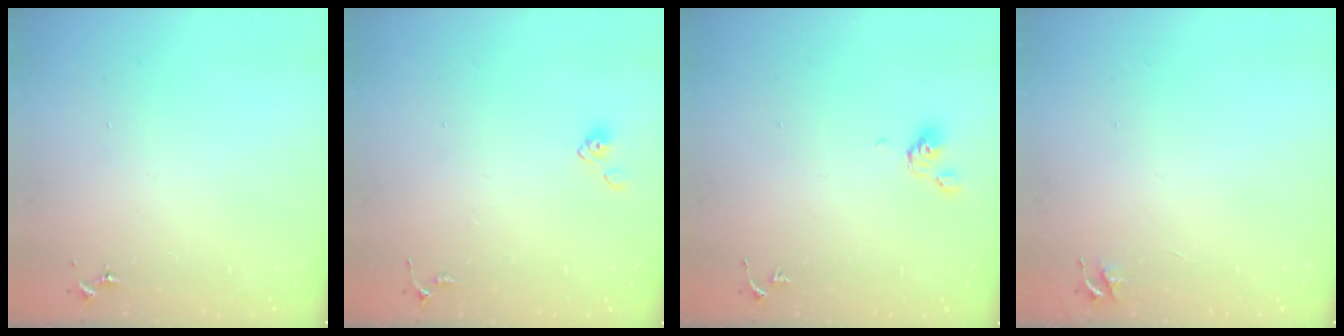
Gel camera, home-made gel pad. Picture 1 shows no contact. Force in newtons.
{"total": 5.3, "press": 5.3, "slide": 0.6}
{"total": 5.5, "press": 5.4, "slide": 0.9}
{"total": 3.5, "press": 3.5, "slide": 0.4}